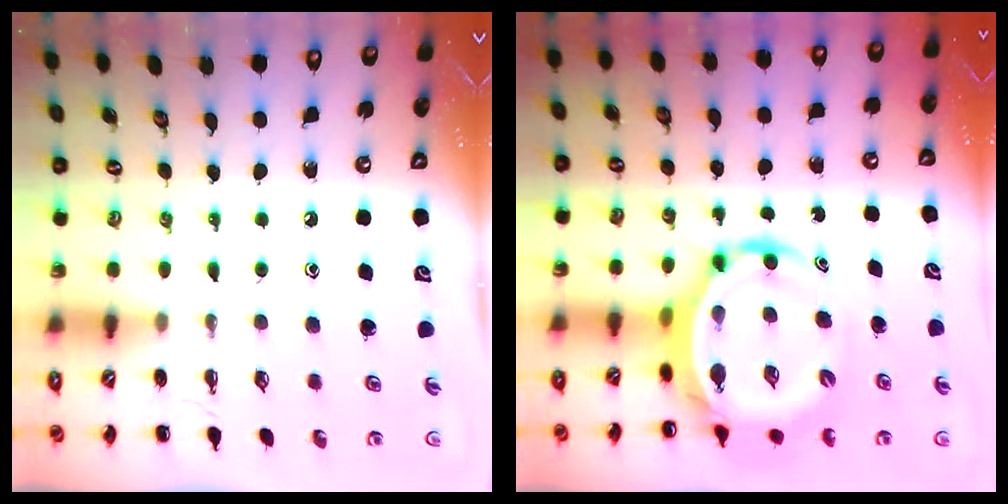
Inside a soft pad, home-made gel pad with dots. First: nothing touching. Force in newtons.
{"total": 8.4, "press": 8.1, "slide": 2.4}